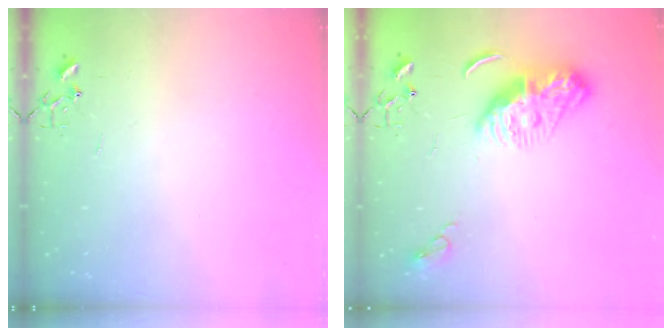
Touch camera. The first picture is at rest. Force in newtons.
{"total": 9.6, "press": 9.6, "slide": 1.0}